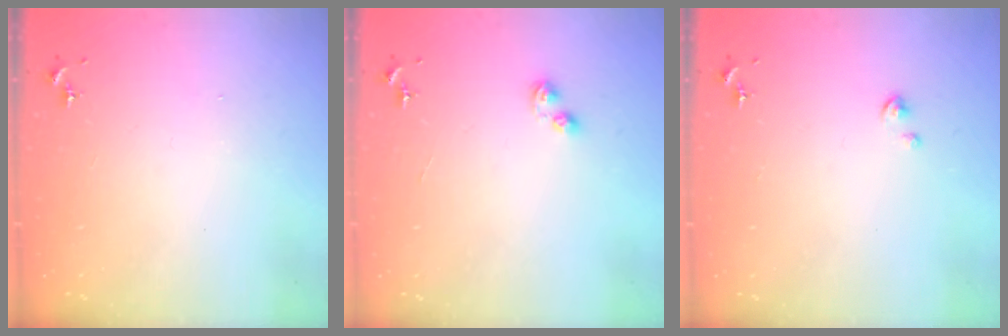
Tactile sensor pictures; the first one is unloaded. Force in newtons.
{"total": 4.8, "press": 4.8, "slide": 0.5}
{"total": 0.8, "press": 0.8, "slide": 0.2}